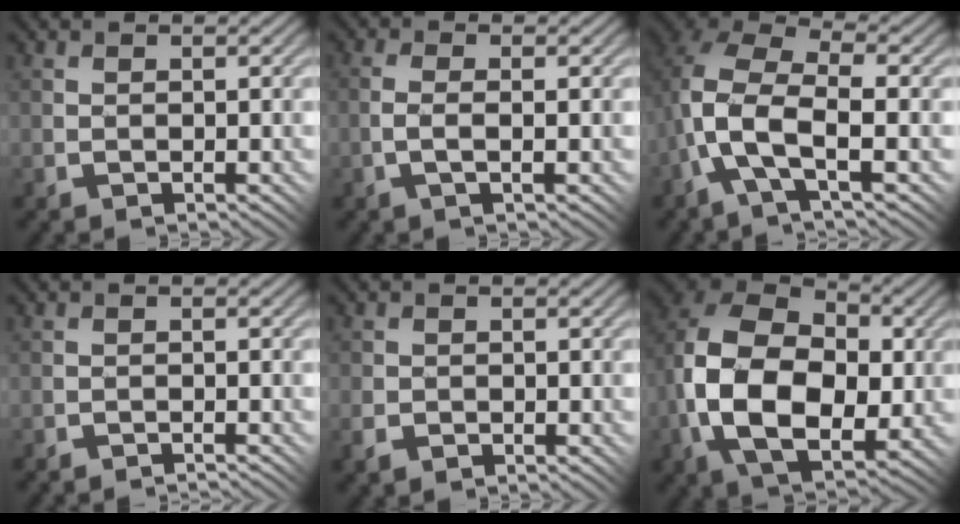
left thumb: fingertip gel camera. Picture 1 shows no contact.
{"total": 2.5, "force": [-0.5, 0.6, 2.4], "torque": [-0.050, 0.006, -0.008]}
{"total": 9.2, "force": [-2.2, 3.9, 8.0], "torque": [-0.181, 0.014, -0.054]}
{"total": 1.2, "force": [-0.8, -0.7, -0.6], "torque": [0.012, 0.010, -0.021]}
{"total": 1.7, "force": [-1.0, 1.2, 0.7], "torque": [-0.017, -0.005, -0.021]}
{"total": 15.3, "force": [-1.2, 10.3, 11.3], "torque": [-0.238, -0.010, -0.022]}